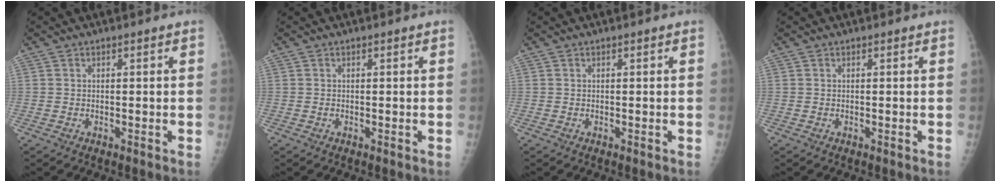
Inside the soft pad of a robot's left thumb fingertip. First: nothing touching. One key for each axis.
{"total": 0.0}
{"total": 0.0}
{"total": 0.0}